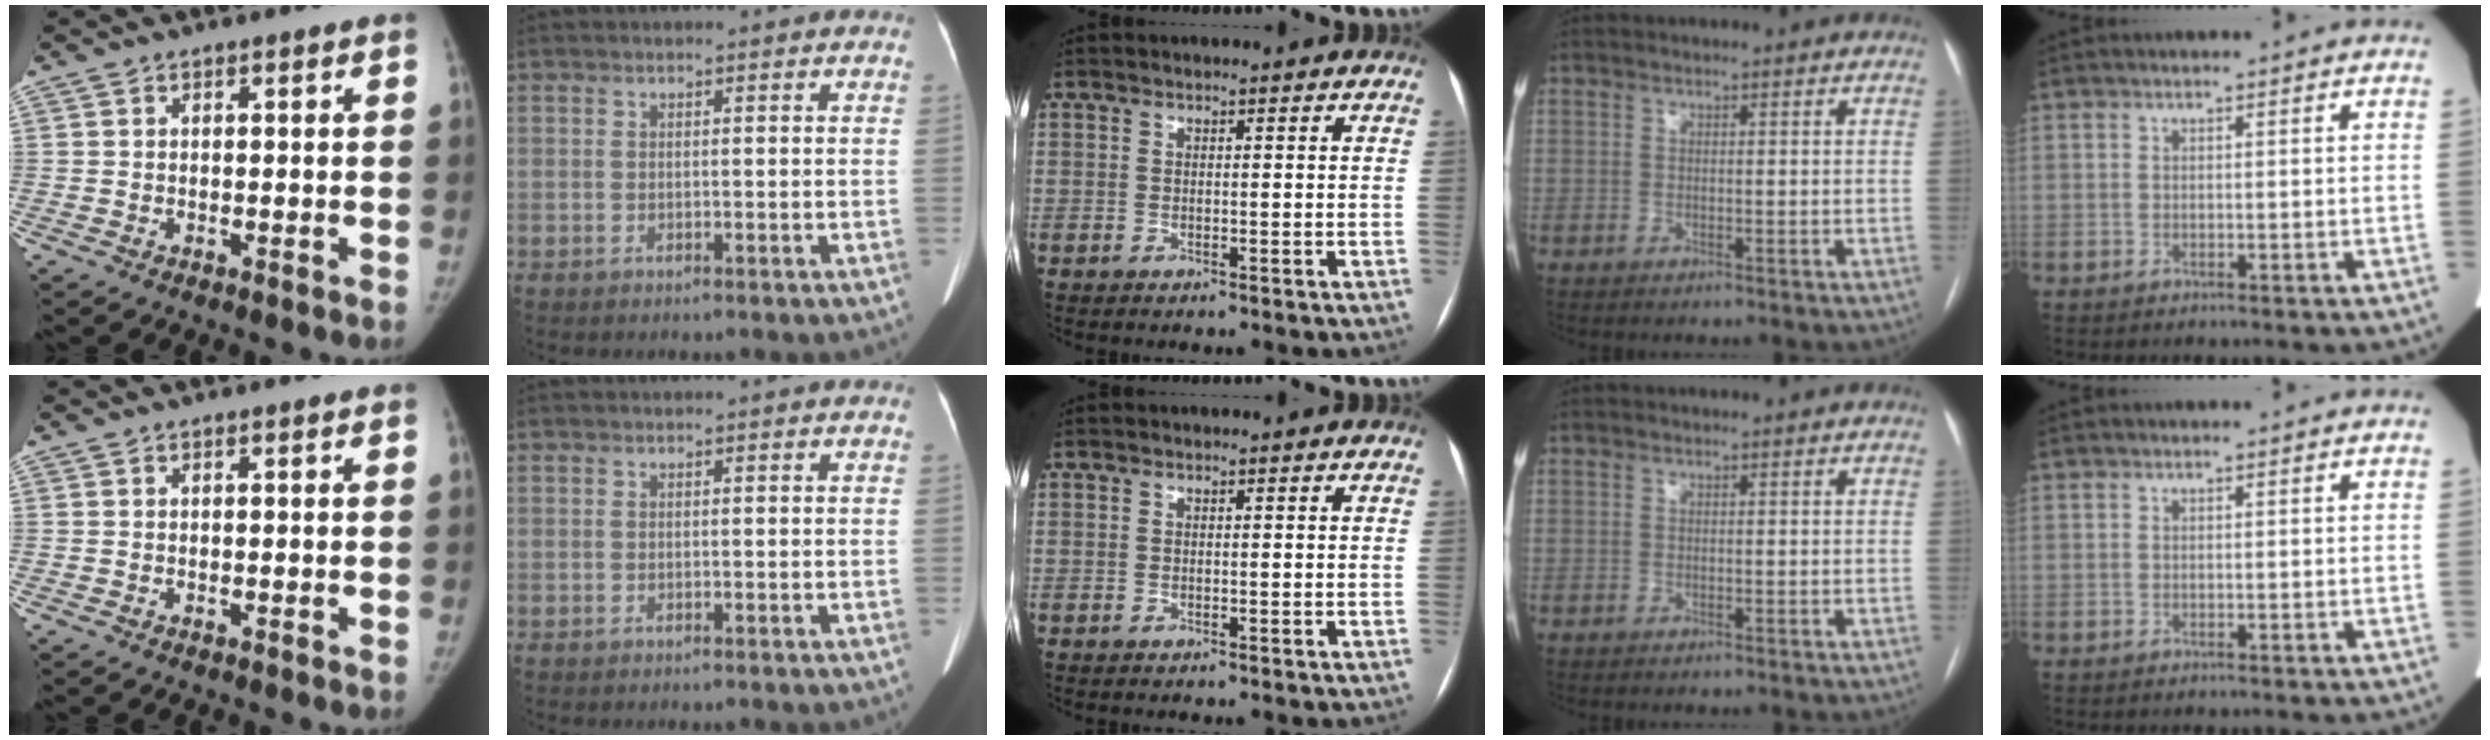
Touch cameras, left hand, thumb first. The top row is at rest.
{}